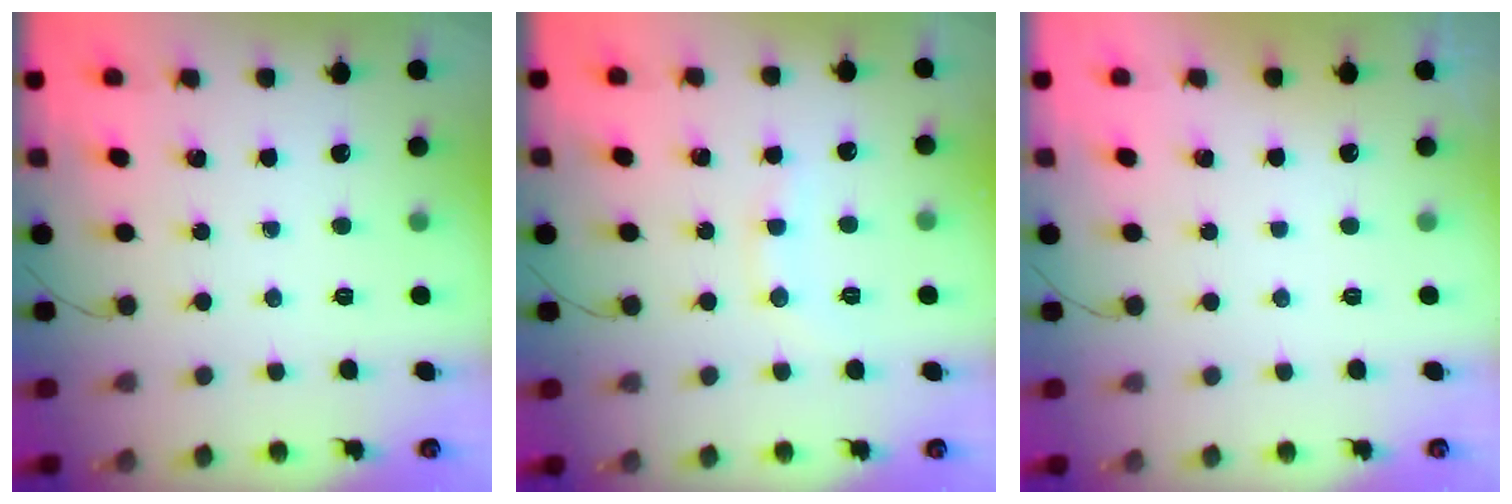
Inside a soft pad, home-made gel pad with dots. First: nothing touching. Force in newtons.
{"total": 7.3, "press": 7.2, "slide": 1.1}
{"total": 3.0, "press": 3.0, "slide": 0.1}